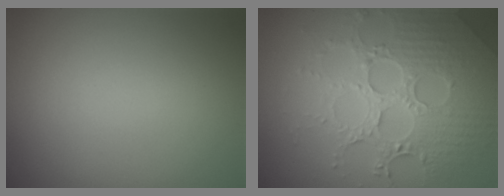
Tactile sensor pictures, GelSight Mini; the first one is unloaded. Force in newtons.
{"total": 6.7, "press": 5.2, "slide": 4.2}